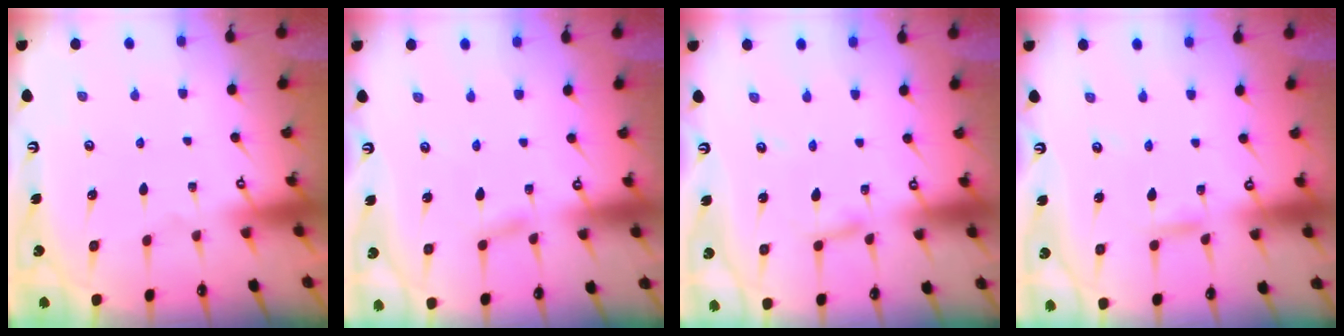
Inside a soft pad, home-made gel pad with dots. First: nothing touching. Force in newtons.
{"total": 4.2, "press": 4.2, "slide": 0.5}
{"total": 2.4, "press": 2.4, "slide": 0.1}
{"total": 4.1, "press": 4.1, "slide": 0.3}